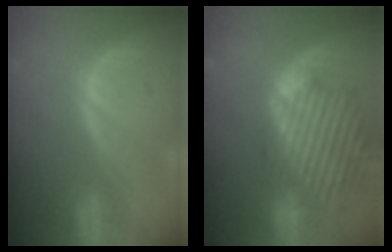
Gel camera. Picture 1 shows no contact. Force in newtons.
{"total": 14.6, "press": 12.5, "slide": 7.5}